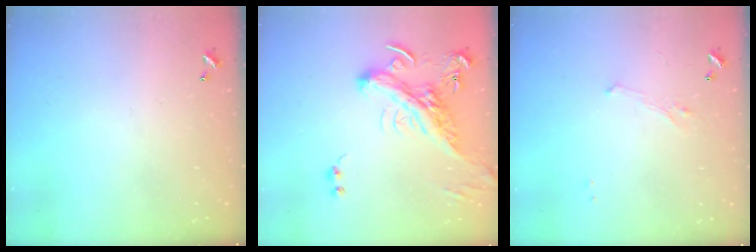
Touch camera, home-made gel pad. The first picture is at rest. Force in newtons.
{"total": 4.8, "press": 4.4, "slide": 1.9}
{"total": 1.4, "press": 1.3, "slide": 0.6}